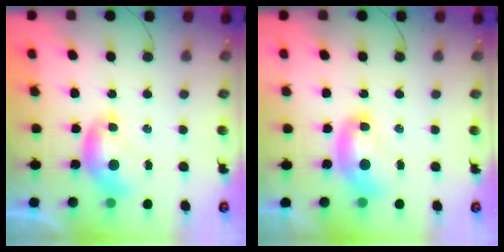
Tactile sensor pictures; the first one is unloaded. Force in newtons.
{"total": 2.4, "press": 2.4, "slide": 0.2}